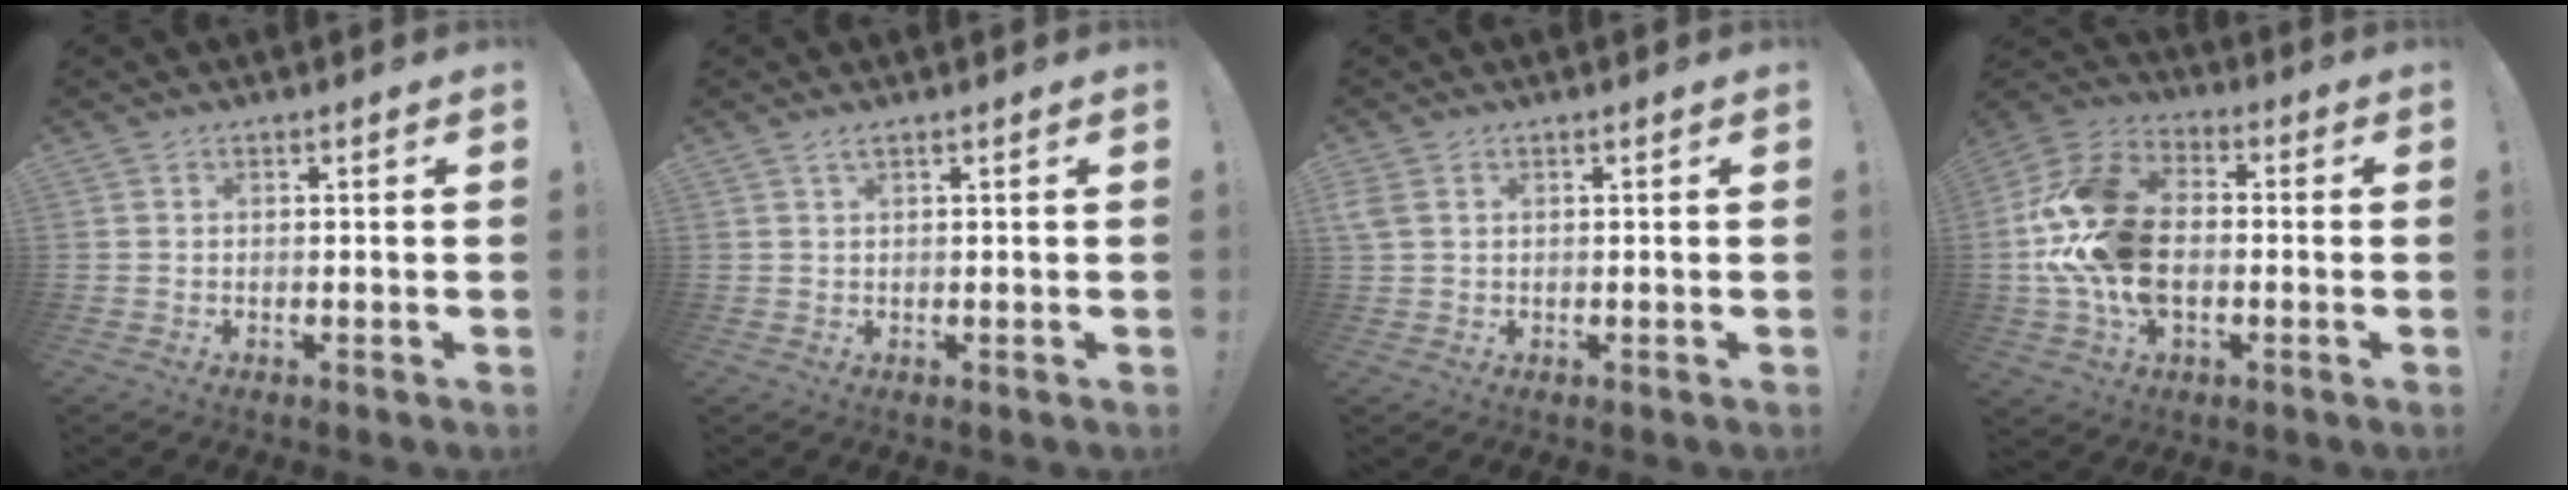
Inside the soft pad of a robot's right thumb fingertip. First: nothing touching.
{"total": 1.1, "force": [0.6, 0.0, 0.9], "torque": [-0.021, 0.001, 0.011]}
{"total": 2.9, "force": [1.2, 1.9, 1.9], "torque": [-0.046, 0.002, 0.023]}
{"total": 20.8, "force": [-2.1, 14.1, 15.2], "torque": [-0.296, 0.026, -0.028]}